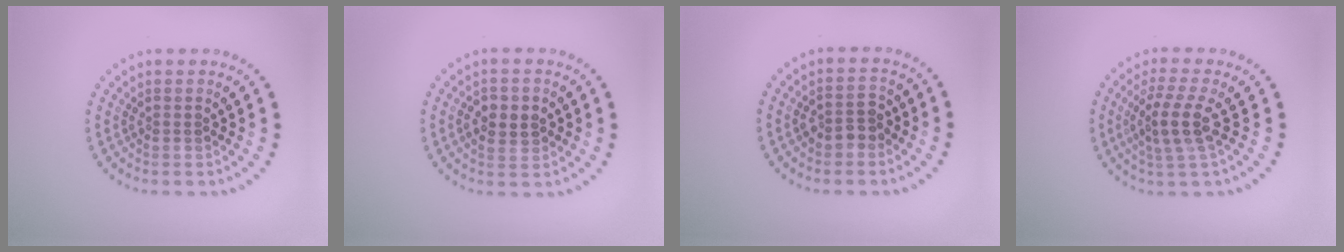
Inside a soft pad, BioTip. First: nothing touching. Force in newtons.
{"total": 2.9, "press": 2.9, "slide": 0.2}
{"total": 2.2, "press": 2.2, "slide": 0.4}
{"total": 3.5, "press": 3.1, "slide": 1.7}